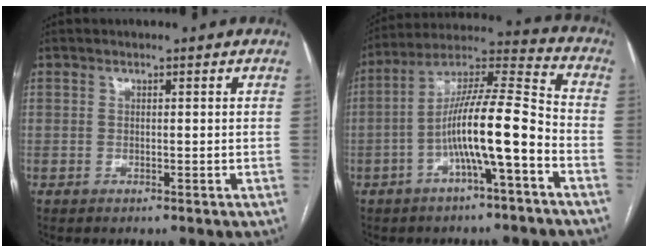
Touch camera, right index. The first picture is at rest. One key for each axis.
{"total": 13.2, "fx": -4.4, "fy": 1.0, "fz": 12.5, "tx": -0.220, "ty": 0.026, "tz": -0.078}